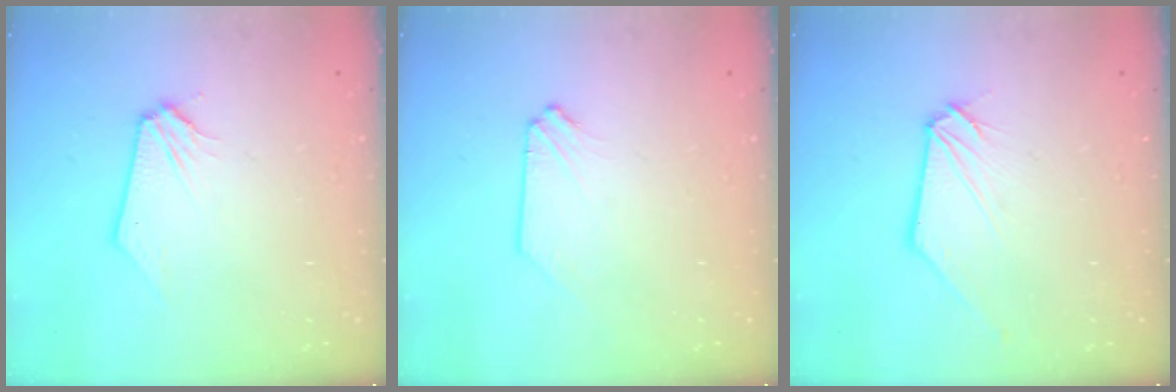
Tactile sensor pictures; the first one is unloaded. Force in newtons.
{"total": 0.0}
{"total": 1.1, "press": 1.1, "slide": 0.1}